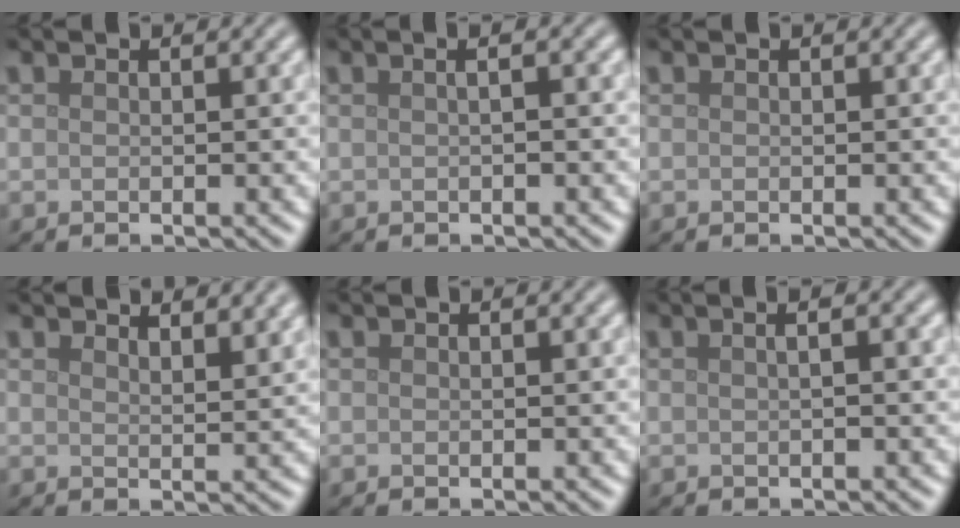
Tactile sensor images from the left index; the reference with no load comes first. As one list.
[{"total": 1.9, "force": [0.5, 0.9, 1.7], "torque": [-0.009, 0.000, -0.010]}, {"total": 0.0}, {"total": 4.2, "force": [3.5, 1.2, 1.9], "torque": [-0.018, 0.014, 0.041]}, {"total": 0.0}, {"total": 2.6, "force": [0.8, 1.2, 2.2], "torque": [-0.011, 0.012, -0.013]}]